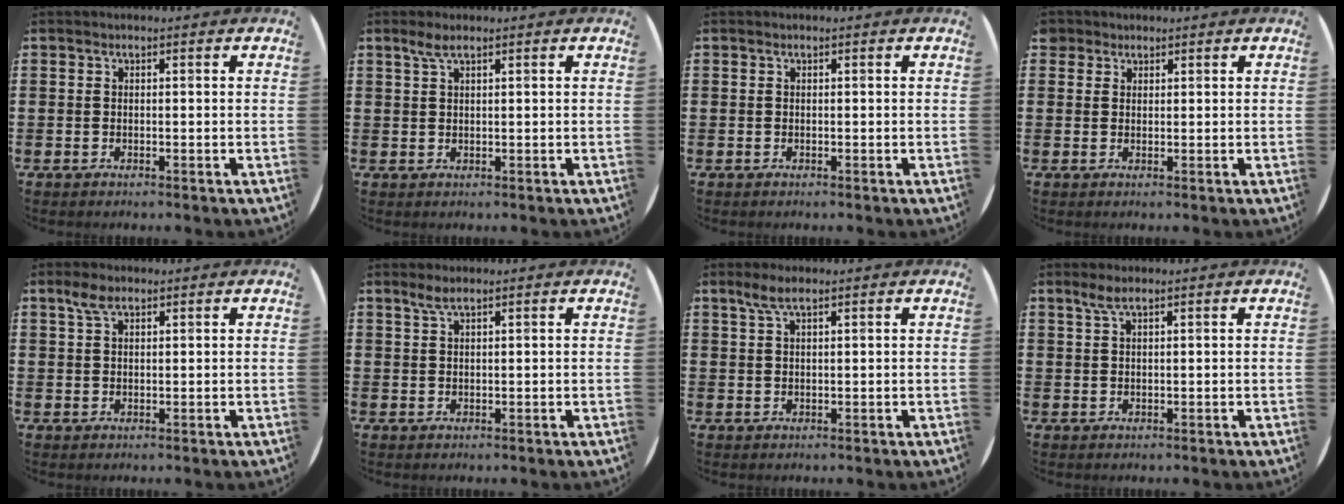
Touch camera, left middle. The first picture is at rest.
{"total": 1.9, "force": [1.3, 0.3, 1.4], "torque": [-0.028, 0.004, 0.022]}
{"total": 0.0}
{"total": 1.5, "force": [1.2, 0.9, 0.0], "torque": [0.007, 0.001, 0.023]}
{"total": 2.6, "force": [1.7, 1.2, 1.6], "torque": [-0.027, 0.005, 0.027]}
{"total": 1.8, "force": [1.4, 0.2, 1.2], "torque": [-0.025, 0.004, 0.025]}
{"total": 2.8, "force": [1.9, 0.6, 2.0], "torque": [-0.041, 0.006, 0.032]}
{"total": 2.0, "force": [1.3, 0.3, 1.4], "torque": [-0.029, 0.004, 0.023]}